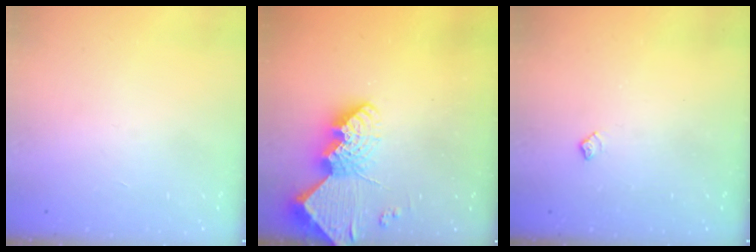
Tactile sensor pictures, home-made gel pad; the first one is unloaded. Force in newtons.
{"total": 14.6, "press": 14.5, "slide": 1.1}
{"total": 5.1, "press": 5.0, "slide": 0.6}